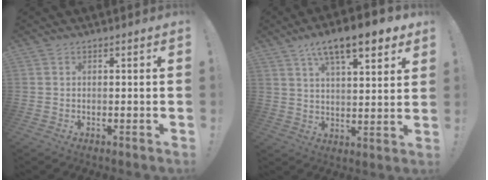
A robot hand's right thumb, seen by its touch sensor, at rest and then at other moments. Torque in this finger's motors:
{"motor_torque": [-0.35, 1.67, 1.47, 0.79, 0.34]}